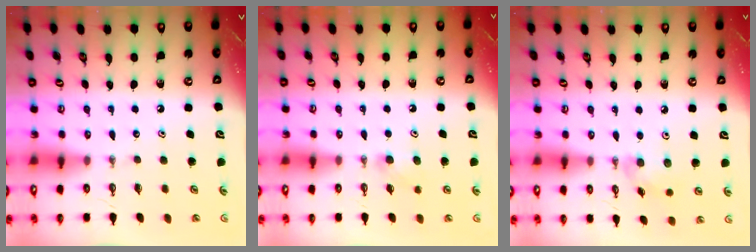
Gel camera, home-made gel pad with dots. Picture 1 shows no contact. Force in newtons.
{"total": 4.2, "press": 4.0, "slide": 1.4}
{"total": 5.5, "press": 5.4, "slide": 0.9}